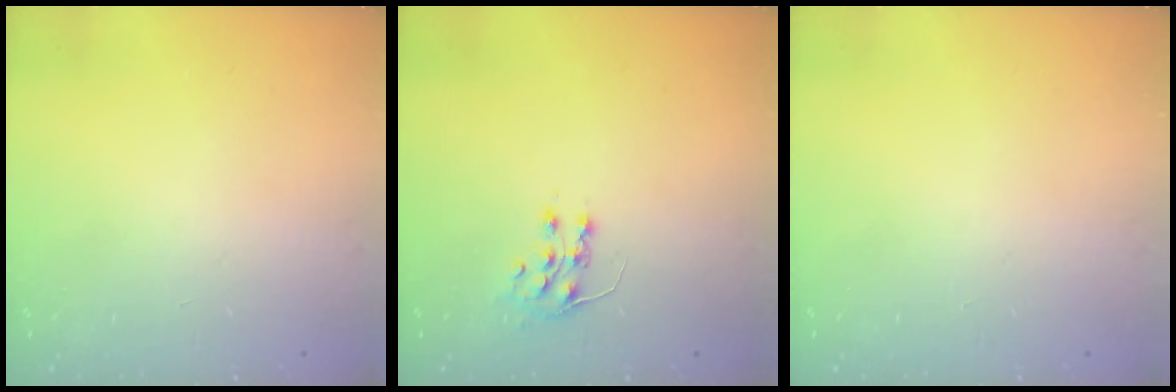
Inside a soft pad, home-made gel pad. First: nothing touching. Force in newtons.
{"total": 7.3, "press": 7.3, "slide": 0.5}
{"total": 0.0}